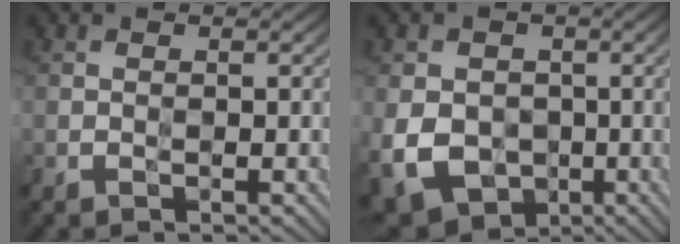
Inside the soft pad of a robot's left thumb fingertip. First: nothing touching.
{"total": 9.6, "force": [-1.8, 7.9, 5.1], "torque": [-0.127, -0.021, -0.038]}